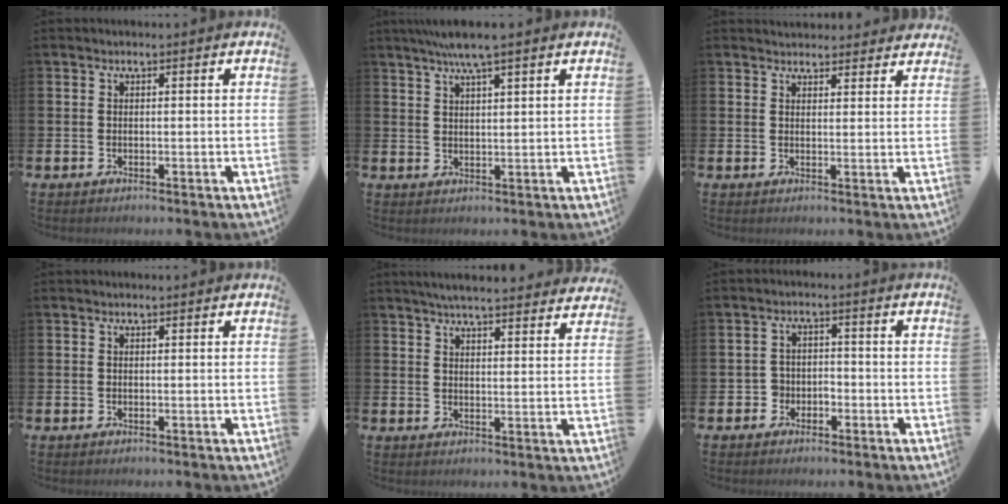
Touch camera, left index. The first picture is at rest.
{"total": 5.0, "force": [4.3, 0.3, 2.6], "torque": [-0.060, -0.007, 0.075]}
{"total": 3.3, "force": [3.2, 0.8, -0.2], "torque": [0.005, -0.018, 0.058]}
{"total": 0.0}
{"total": 5.2, "force": [5.1, 0.3, 1.3], "torque": [-0.036, -0.021, 0.091]}
{"total": 2.4, "force": [-1.5, 1.8, 0.2], "torque": [-0.018, 0.009, -0.034]}